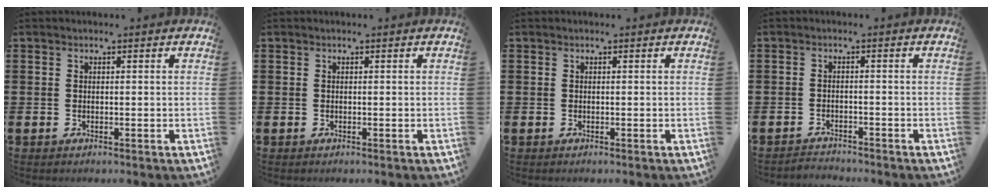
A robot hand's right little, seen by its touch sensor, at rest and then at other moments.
{"total": 0.0}
{"total": 0.0}
{"total": 1.6, "force": [-1.6, 0.0, -0.2], "torque": [-0.001, 0.003, -0.035]}